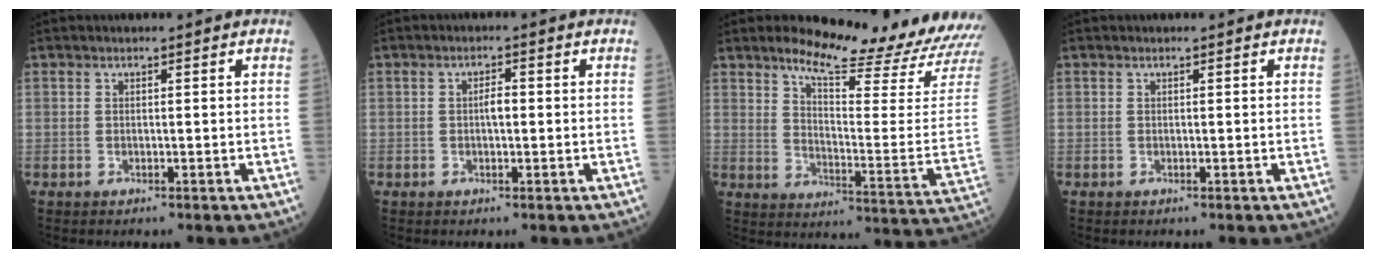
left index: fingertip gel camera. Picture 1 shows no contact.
{"total": 1.8, "force": [0.0, 0.6, 1.7], "torque": [-0.029, 0.004, -0.001]}
{"total": 17.8, "force": [16.6, 0.2, 6.3], "torque": [-0.101, -0.092, 0.211]}
{"total": 0.0}